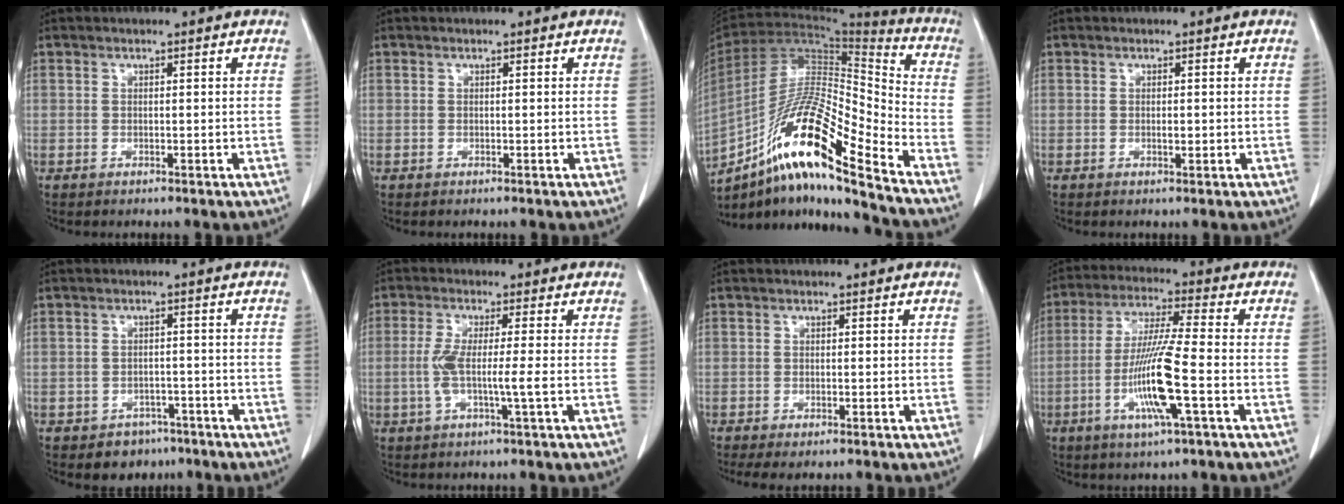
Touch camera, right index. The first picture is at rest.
{"total": 0.0}
{"total": 19.7, "force": [-12.3, 1.6, 15.3], "torque": [-0.296, -0.010, -0.222]}
{"total": 0.9, "force": [-0.1, 0.3, 0.8], "torque": [-0.015, -0.001, -0.001]}
{"total": 4.3, "force": [-3.0, 3.0, 0.8], "torque": [-0.007, 0.010, -0.036]}
{"total": 5.0, "force": [-0.9, -0.3, 4.9], "torque": [-0.105, -0.004, -0.021]}
{"total": 3.1, "force": [-2.3, 0.9, 1.9], "torque": [-0.029, -0.010, -0.032]}
{"total": 11.4, "force": [-3.3, -0.3, 11.0], "torque": [-0.219, -0.013, -0.068]}